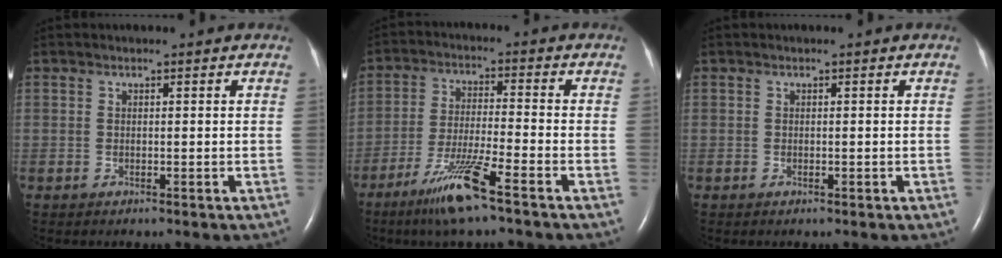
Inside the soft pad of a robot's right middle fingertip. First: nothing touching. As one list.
[{"total": 9.5, "force": [-6.0, -0.4, 7.3], "torque": [-0.145, -0.029, -0.115]}, {"total": 0.0}]